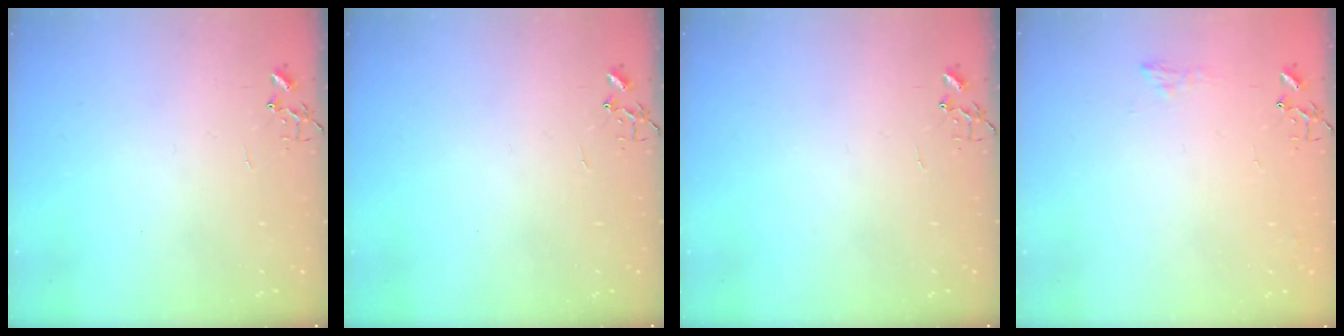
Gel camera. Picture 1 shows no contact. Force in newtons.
{"total": 0.0}
{"total": 0.0}
{"total": 6.4, "press": 6.4, "slide": 0.6}